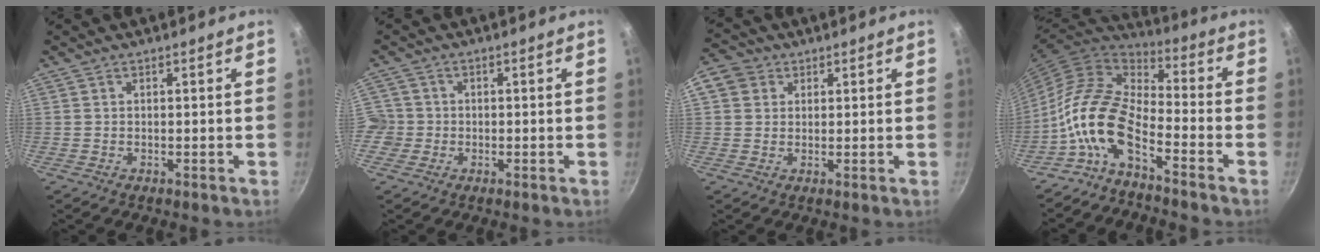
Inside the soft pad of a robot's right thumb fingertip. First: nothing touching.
{"total": 4.4, "force": [-1.1, 4.2, 0.9], "torque": [-0.002, 0.011, -0.021]}
{"total": 6.7, "force": [2.2, 5.7, 2.8], "torque": [-0.035, 0.007, 0.028]}
{"total": 13.9, "force": [-6.8, 6.6, 10.2], "torque": [-0.192, 0.068, -0.157]}